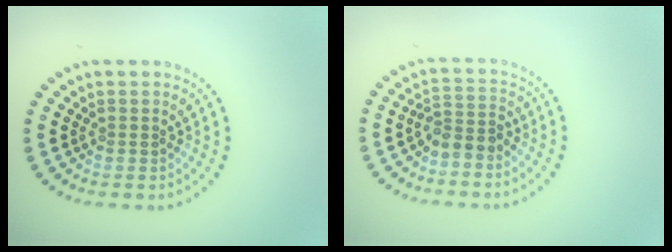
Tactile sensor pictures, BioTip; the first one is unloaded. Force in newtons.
{"total": 2.2, "press": 1.8, "slide": 1.4}